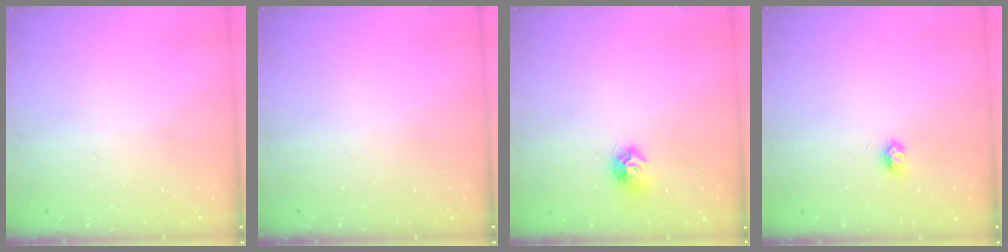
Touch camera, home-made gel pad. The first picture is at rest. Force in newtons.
{"total": 0.0}
{"total": 8.0, "press": 8.0, "slide": 0.5}
{"total": 3.4, "press": 3.4, "slide": 0.4}